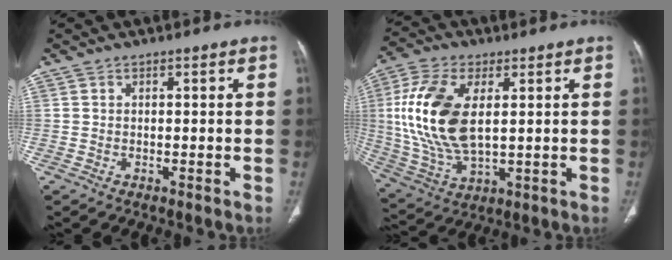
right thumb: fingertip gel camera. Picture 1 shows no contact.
{"total": 17.2, "force": [2.8, 8.9, 14.4], "torque": [-0.302, -0.008, 0.059]}